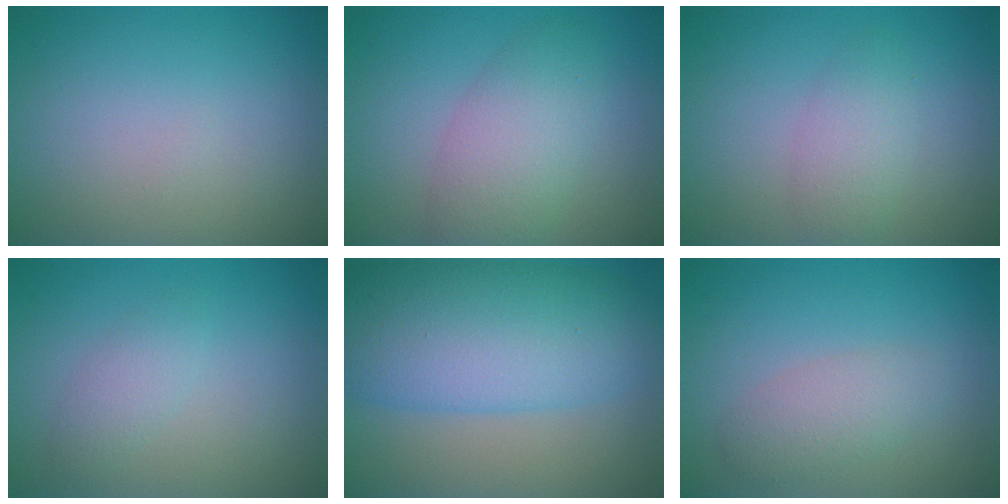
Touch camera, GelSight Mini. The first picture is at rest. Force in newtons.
{"total": 4.8, "press": 4.8, "slide": 0.2}
{"total": 2.5, "press": 2.4, "slide": 0.2}
{"total": 1.7, "press": 1.7, "slide": 0.0}
{"total": 10.6, "press": 10.6, "slide": 0.1}
{"total": 2.5, "press": 2.5, "slide": 0.1}